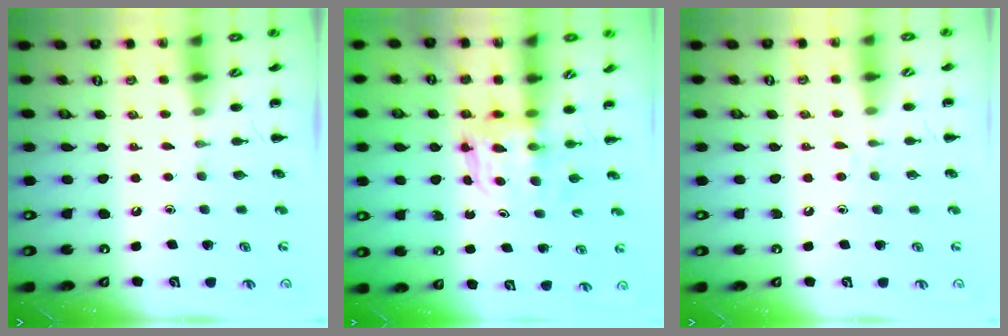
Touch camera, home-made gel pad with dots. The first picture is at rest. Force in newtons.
{"total": 3.7, "press": 3.7, "slide": 0.2}
{"total": 2.9, "press": 2.7, "slide": 1.0}